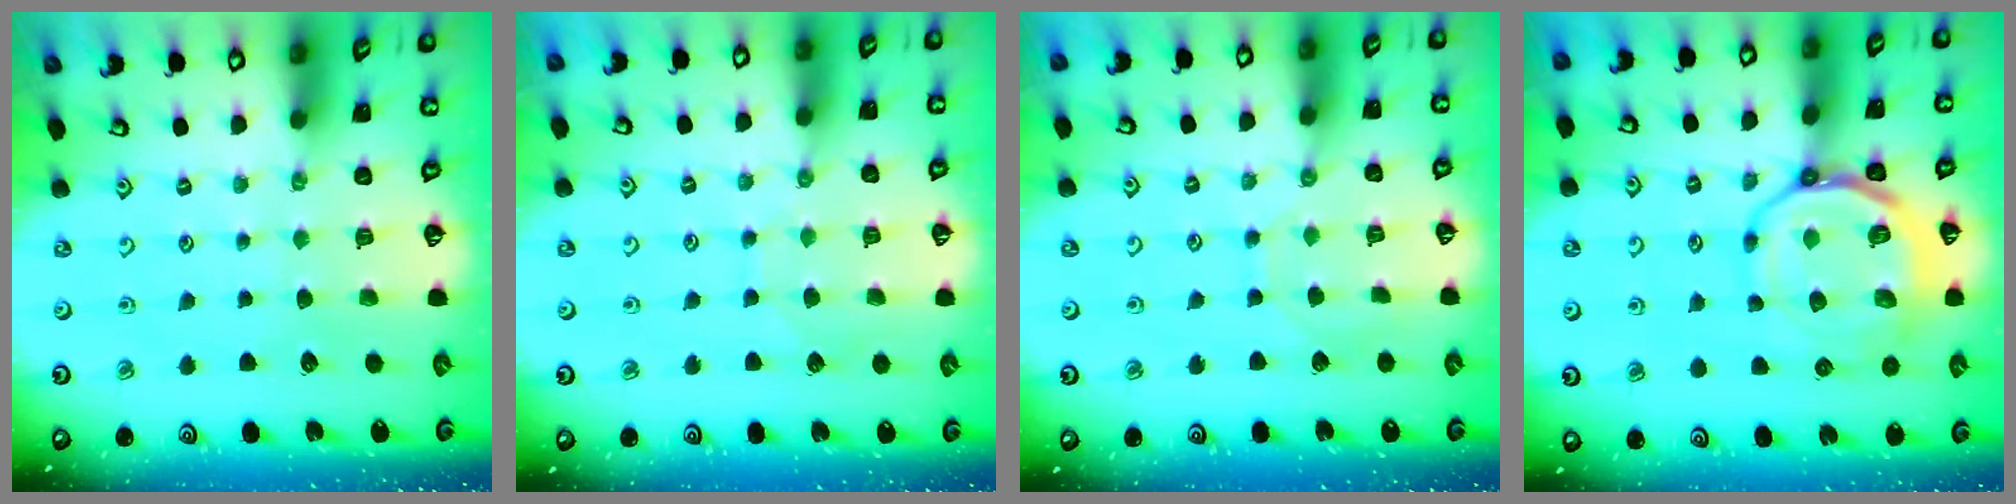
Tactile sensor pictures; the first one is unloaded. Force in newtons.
{"total": 5.7, "press": 5.7, "slide": 0.6}
{"total": 6.3, "press": 6.3, "slide": 0.7}
{"total": 15.1, "press": 14.9, "slide": 2.1}